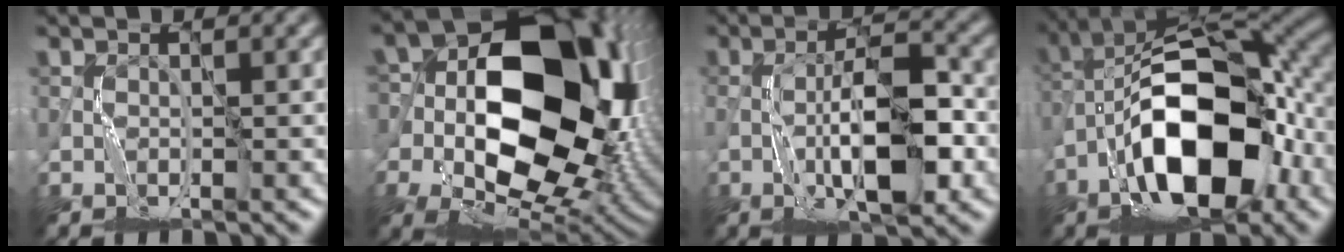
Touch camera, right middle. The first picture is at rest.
{"total": 20.0, "force": [-0.4, 13.5, 14.7], "torque": [-0.243, -0.008, 0.018]}
{"total": 7.5, "force": [-2.2, 2.3, 6.8], "torque": [-0.119, 0.010, -0.037]}
{"total": 13.5, "force": [-4.4, 6.5, 11.0], "torque": [-0.181, 0.011, -0.080]}